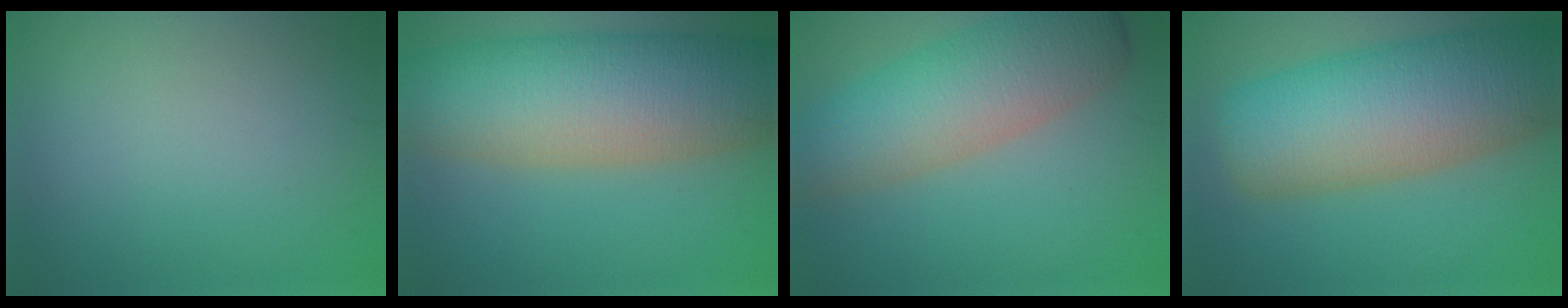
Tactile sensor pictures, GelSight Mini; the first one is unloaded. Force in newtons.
{"total": 12.8, "press": 12.8, "slide": 0.5}
{"total": 8.1, "press": 8.1, "slide": 0.2}
{"total": 12.4, "press": 12.4, "slide": 0.5}